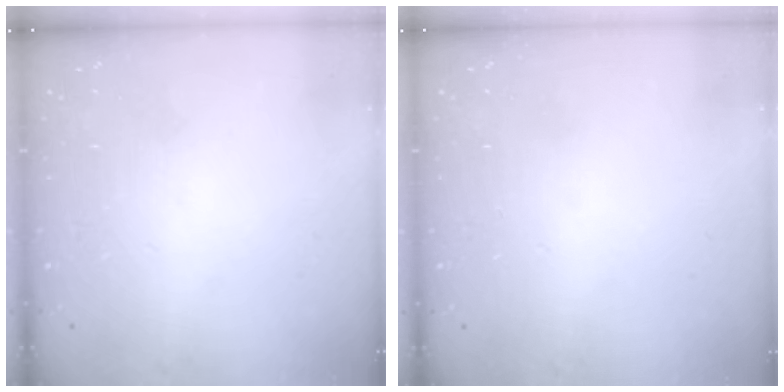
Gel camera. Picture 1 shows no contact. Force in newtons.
{"total": 0.8, "press": 0.5, "slide": 0.6}